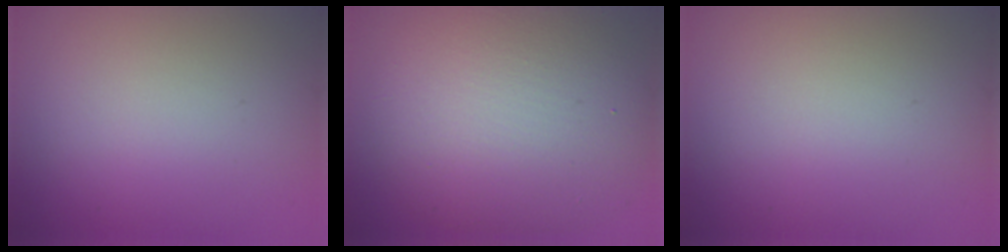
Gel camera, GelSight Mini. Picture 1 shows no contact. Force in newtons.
{"total": 10.2, "press": 10.2, "slide": 0.9}
{"total": 0.0}